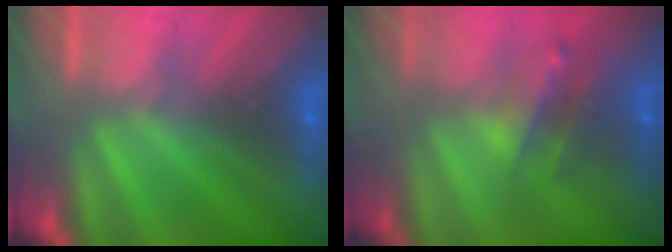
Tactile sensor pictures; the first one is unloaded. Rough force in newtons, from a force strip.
{"total": 2.3}